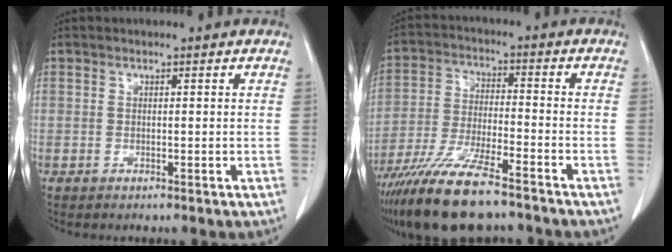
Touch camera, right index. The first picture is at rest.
{"total": 13.6, "force": [-10.4, 2.1, 8.6], "torque": [-0.172, -0.035, -0.186]}